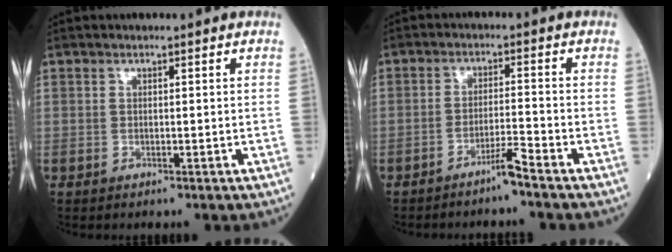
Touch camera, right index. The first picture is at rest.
{"total": 3.3, "force": [-2.7, -0.7, 1.8], "torque": [-0.032, -0.006, -0.052]}